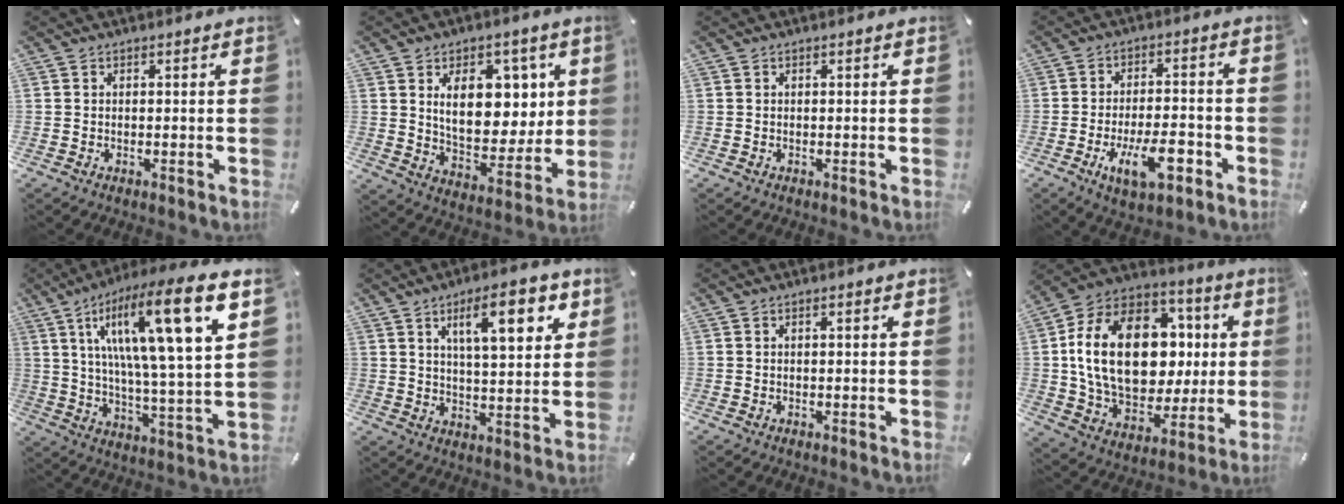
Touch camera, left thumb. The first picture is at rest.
{"total": 13.9, "force": [5.2, 9.4, 8.9], "torque": [-0.125, -0.018, 0.096]}
{"total": 0.0}
{"total": 12.3, "force": [-5.1, 5.6, 9.7], "torque": [-0.158, 0.011, -0.088]}
{"total": 20.6, "force": [10.4, 4.2, 17.3], "torque": [-0.298, -0.059, 0.147]}
{"total": 13.7, "force": [6.5, 4.8, 11.1], "torque": [-0.168, -0.015, 0.103]}
{"total": 0.7, "force": [0.1, 0.1, 0.7], "torque": [-0.012, 0.001, 0.001]}
{"total": 24.3, "force": [2.4, 17.0, 17.3], "torque": [-0.336, 0.004, 0.050]}